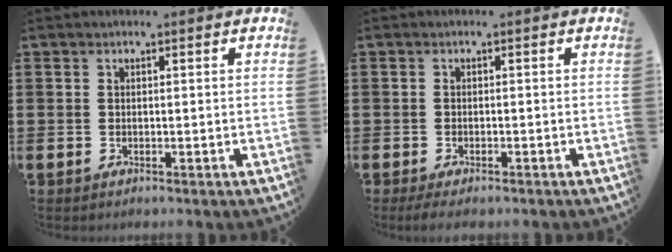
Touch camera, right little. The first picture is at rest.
{"total": 1.1, "force": [-0.7, 0.3, 0.8], "torque": [-0.015, -0.001, -0.013]}